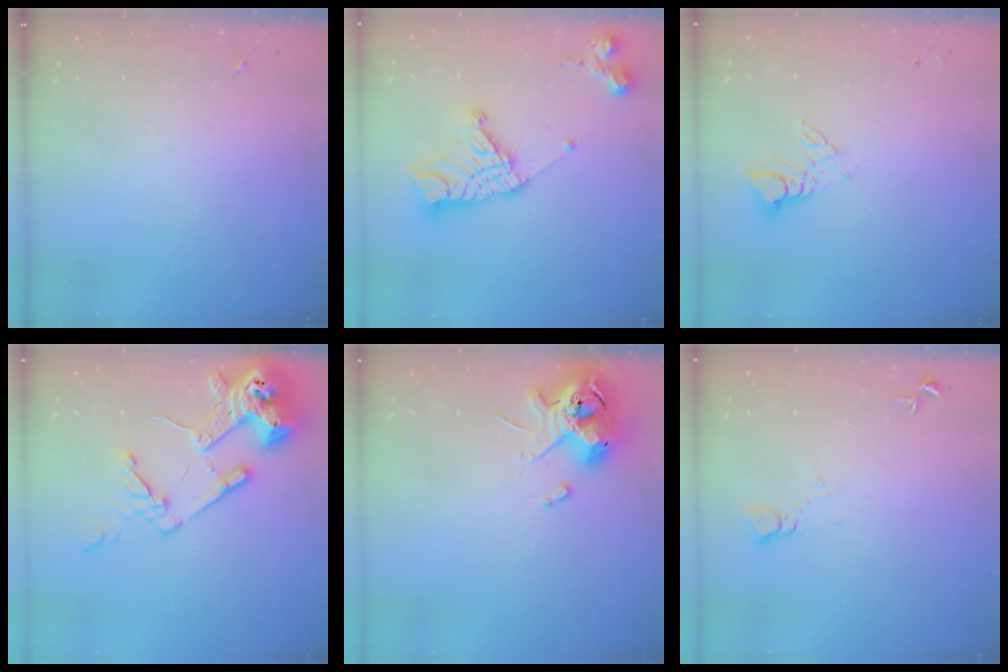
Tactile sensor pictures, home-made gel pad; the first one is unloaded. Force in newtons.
{"total": 16.2, "press": 16.1, "slide": 1.6}
{"total": 6.8, "press": 6.8, "slide": 0.5}
{"total": 17.2, "press": 17.1, "slide": 2.2}
{"total": 12.1, "press": 11.9, "slide": 1.9}
{"total": 3.3, "press": 3.3, "slide": 0.3}